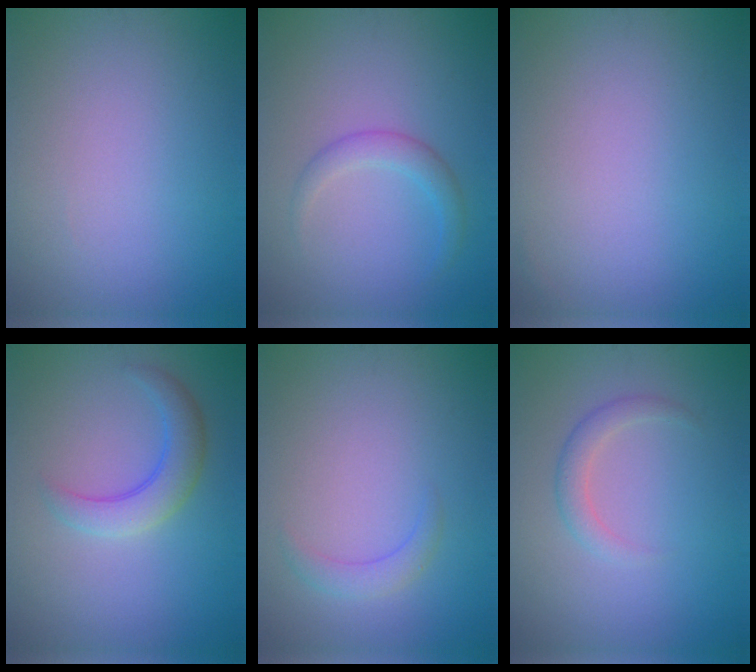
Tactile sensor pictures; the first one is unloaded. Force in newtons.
{"total": 1.5, "press": 1.5, "slide": 0.1}
{"total": 0.0}
{"total": 3.3, "press": 3.3, "slide": 0.3}
{"total": 1.5, "press": 1.5, "slide": 0.1}
{"total": 1.8, "press": 1.7, "slide": 0.1}